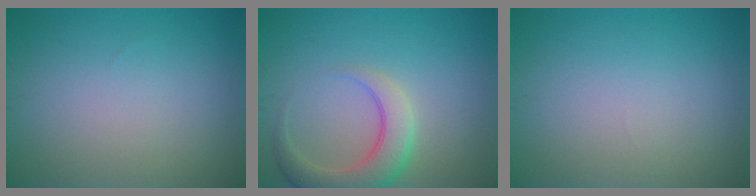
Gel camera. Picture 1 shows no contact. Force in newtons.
{"total": 4.9, "press": 4.9, "slide": 0.5}
{"total": 0.0}